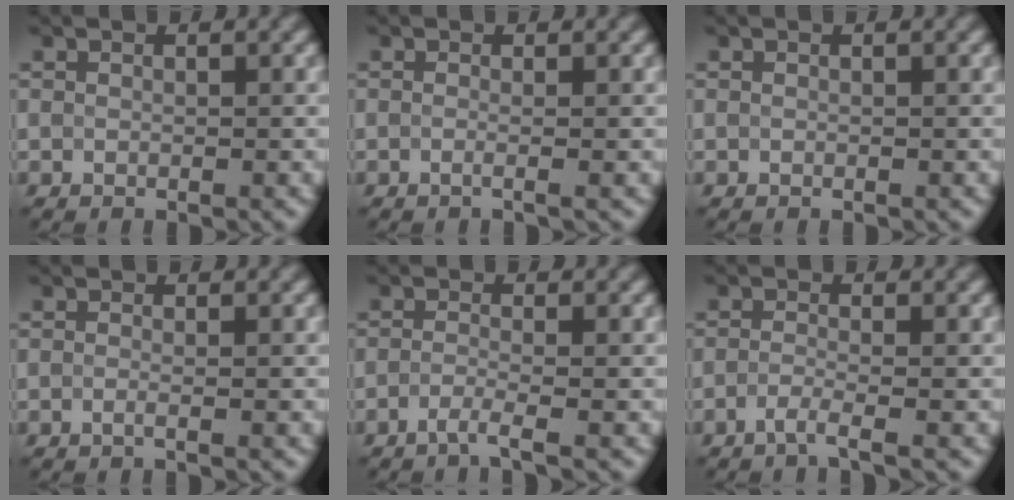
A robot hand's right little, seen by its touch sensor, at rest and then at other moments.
{"total": 1.0, "force": [-0.4, 0.4, 0.8], "torque": [-0.002, -0.009, -0.026]}
{"total": 0.0}
{"total": 0.7, "force": [-0.6, 0.1, 0.3], "torque": [-0.006, -0.010, -0.020]}
{"total": 1.9, "force": [-1.8, -0.4, 0.4], "torque": [-0.007, -0.001, -0.038]}
{"total": 1.8, "force": [-1.7, -0.3, 0.4], "torque": [-0.007, -0.002, -0.037]}